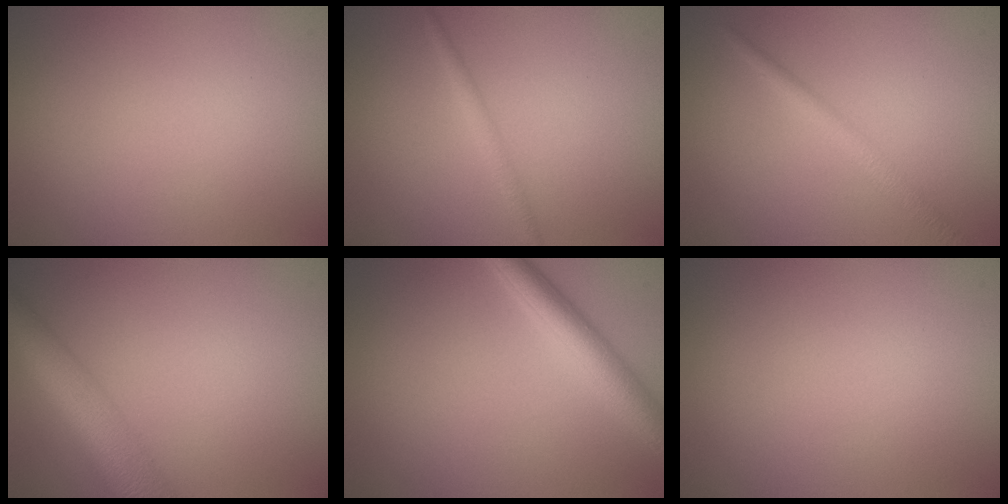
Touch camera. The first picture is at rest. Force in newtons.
{"total": 1.3, "press": 1.3, "slide": 0.0}
{"total": 2.1, "press": 2.1, "slide": 0.0}
{"total": 7.2, "press": 7.2, "slide": 0.4}
{"total": 4.0, "press": 3.9, "slide": 0.2}
{"total": 0.0}